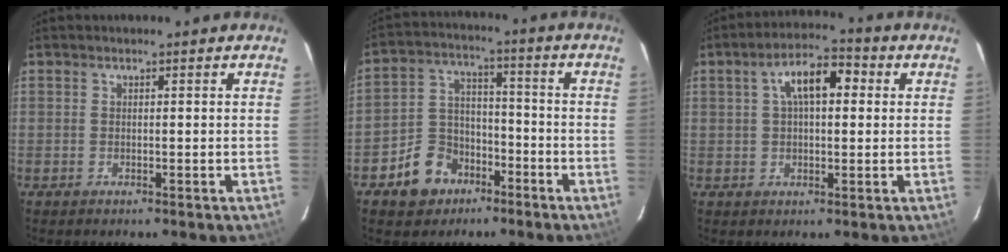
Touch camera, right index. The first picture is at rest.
{"total": 9.9, "force": [-5.9, 7.3, 3.3], "torque": [-0.086, 0.030, -0.087]}
{"total": 8.2, "force": [2.0, 3.8, 6.9], "torque": [-0.119, 0.027, 0.032]}